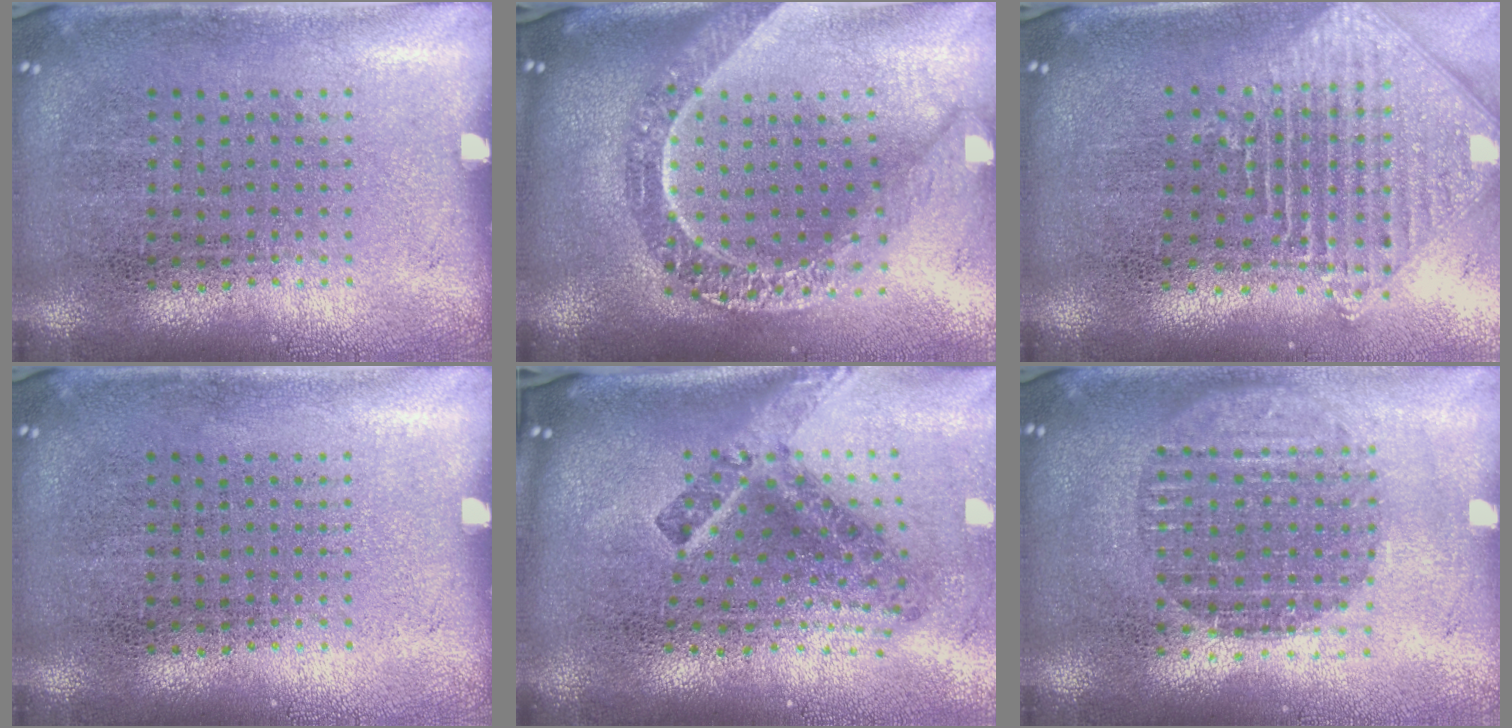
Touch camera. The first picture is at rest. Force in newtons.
{"total": 2.8, "press": 2.2, "slide": 1.7}
{"total": 2.2, "press": 1.8, "slide": 1.3}
{"total": 0.0}
{"total": 3.1, "press": 1.7, "slide": 2.5}
{"total": 1.8, "press": 1.5, "slide": 0.9}